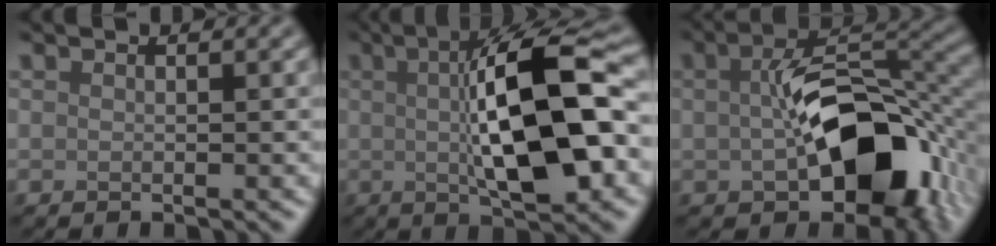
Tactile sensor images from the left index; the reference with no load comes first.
{"total": 11.9, "force": [0.9, 3.5, 11.4], "torque": [-0.167, 0.008, 0.009]}
{"total": 11.9, "force": [-2.1, 6.7, 9.6], "torque": [-0.153, -0.009, -0.022]}